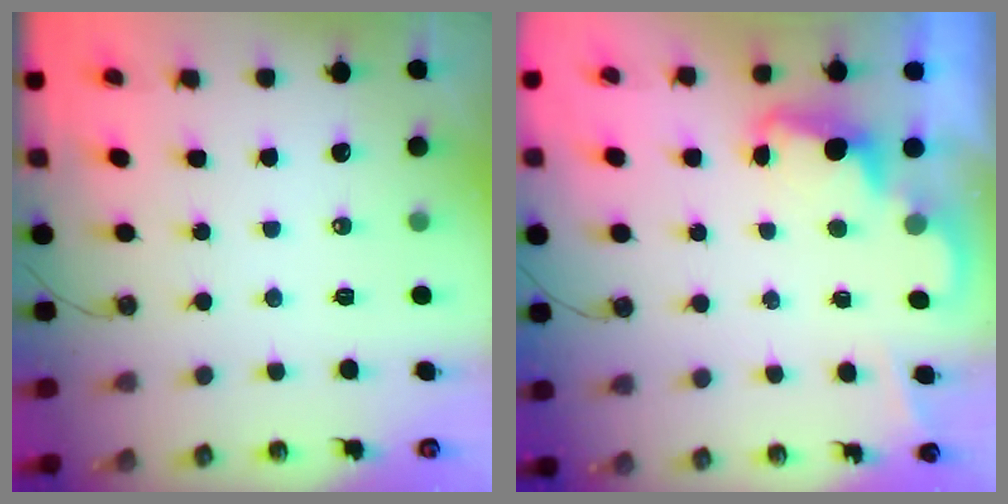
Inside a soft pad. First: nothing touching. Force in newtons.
{"total": 2.5, "press": 2.5, "slide": 0.5}